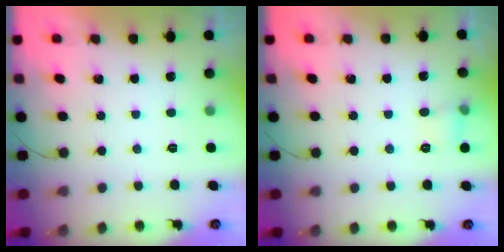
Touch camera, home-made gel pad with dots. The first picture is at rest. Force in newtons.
{"total": 5.3, "press": 5.1, "slide": 1.3}